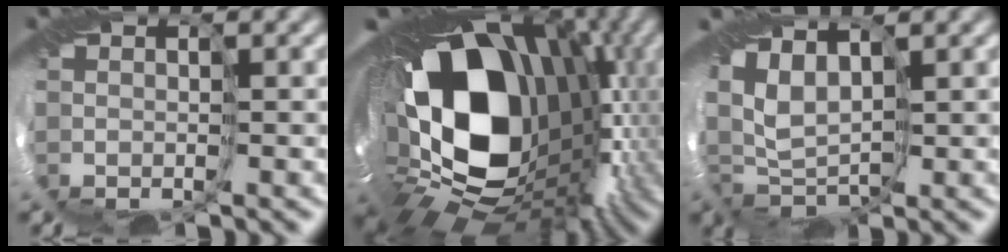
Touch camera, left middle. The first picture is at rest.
{"total": 21.2, "force": [0.9, 14.3, 15.6], "torque": [-0.292, -0.046, 0.024]}
{"total": 4.6, "force": [0.1, 3.2, 3.3], "torque": [-0.078, 0.005, -0.002]}